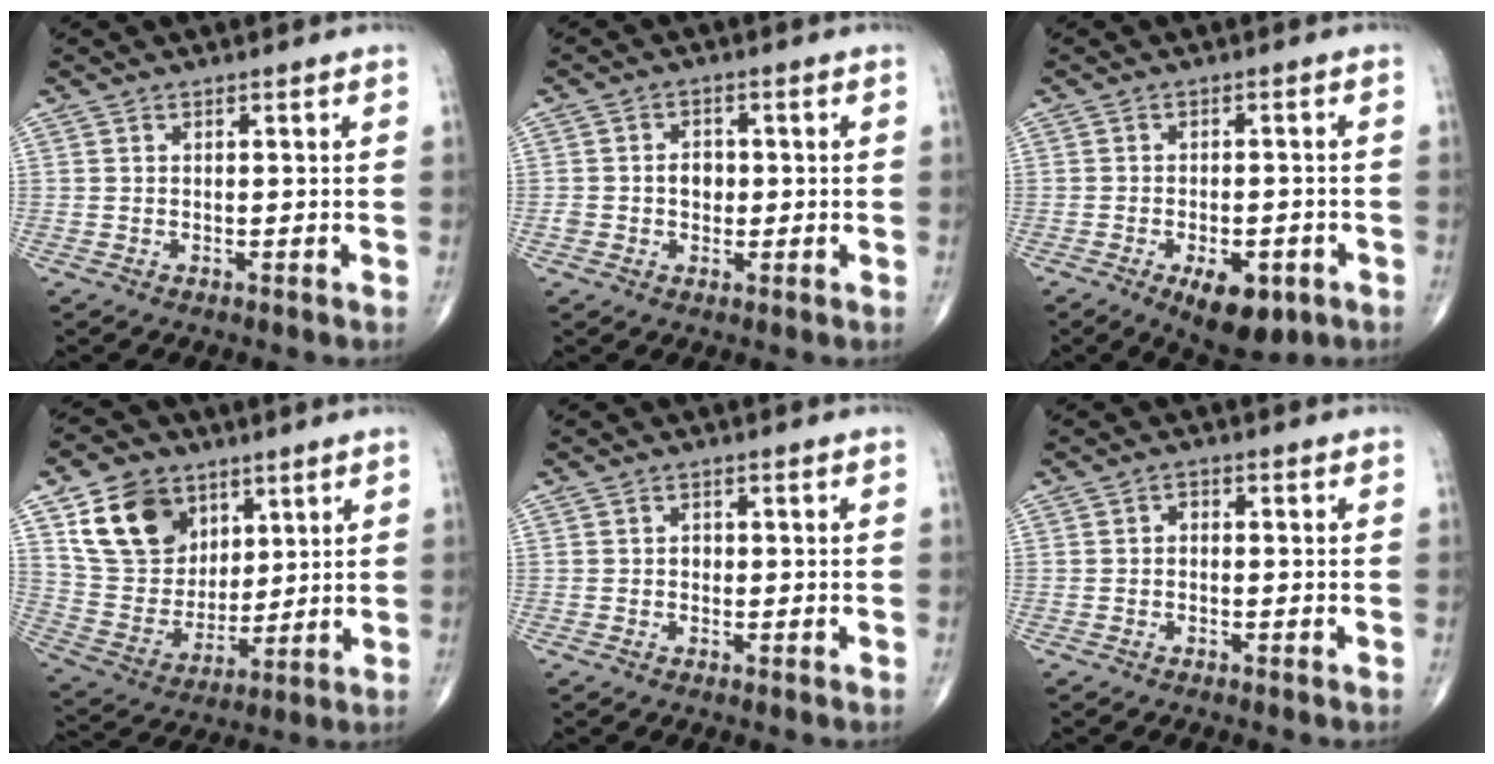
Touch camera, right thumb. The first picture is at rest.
{"total": 3.8, "force": [-0.1, 3.0, 2.4], "torque": [-0.023, 0.007, -0.002]}
{"total": 9.0, "force": [-4.2, 4.4, 6.7], "torque": [-0.083, 0.006, -0.051]}
{"total": 15.9, "force": [7.7, 11.8, 7.4], "torque": [-0.106, -0.028, 0.156]}
{"total": 1.0, "force": [-0.1, 0.9, 0.5], "torque": [-0.003, 0.003, -0.004]}
{"total": 1.2, "force": [-0.2, 0.9, 0.8], "torque": [-0.005, 0.004, -0.010]}